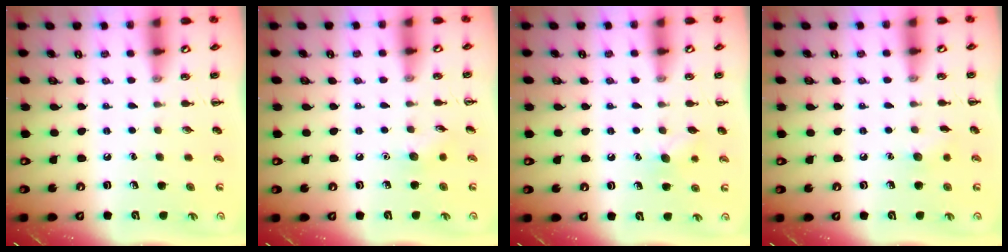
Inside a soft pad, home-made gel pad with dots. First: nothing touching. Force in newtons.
{"total": 5.9, "press": 5.7, "slide": 1.6}
{"total": 7.4, "press": 7.2, "slide": 1.8}
{"total": 5.4, "press": 5.2, "slide": 1.4}